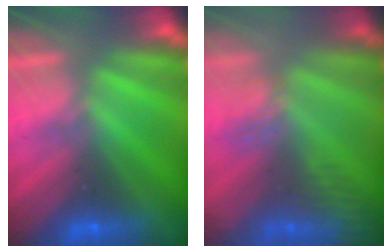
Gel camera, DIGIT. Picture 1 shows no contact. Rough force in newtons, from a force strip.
{"total": 3.4}